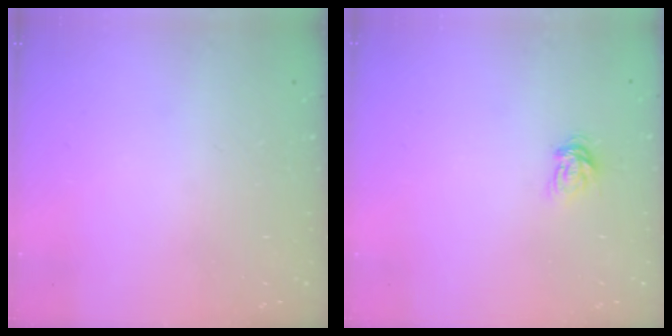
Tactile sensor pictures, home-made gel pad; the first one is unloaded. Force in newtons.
{"total": 4.8, "press": 4.8, "slide": 0.7}